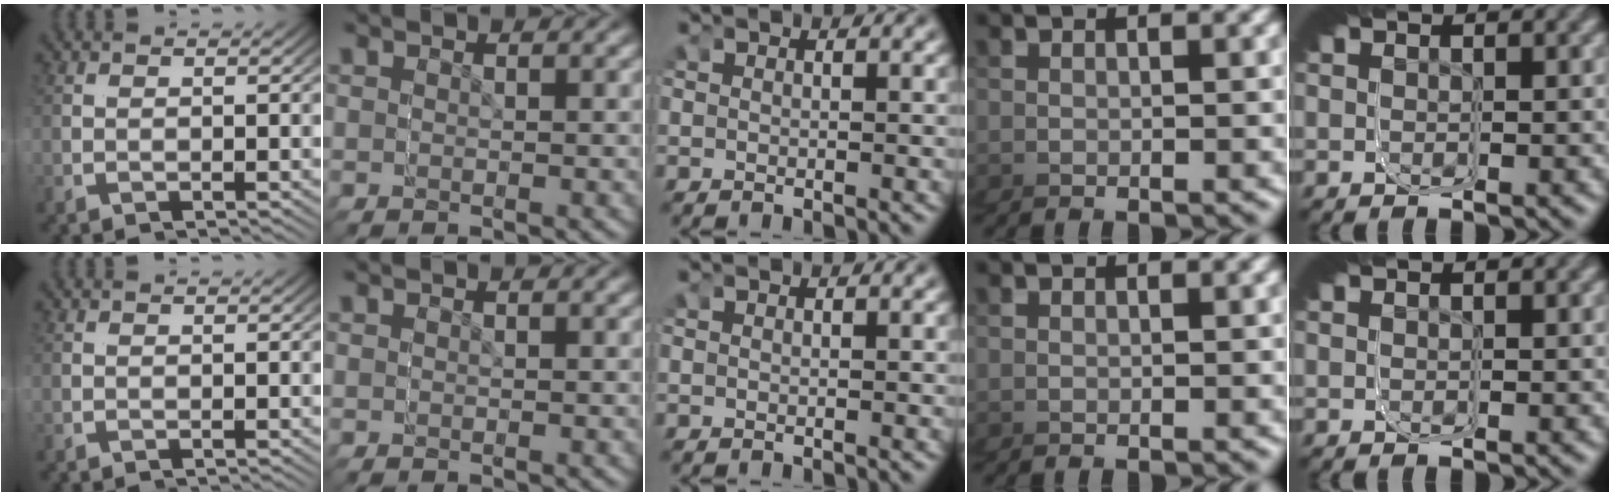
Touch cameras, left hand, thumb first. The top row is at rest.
{}